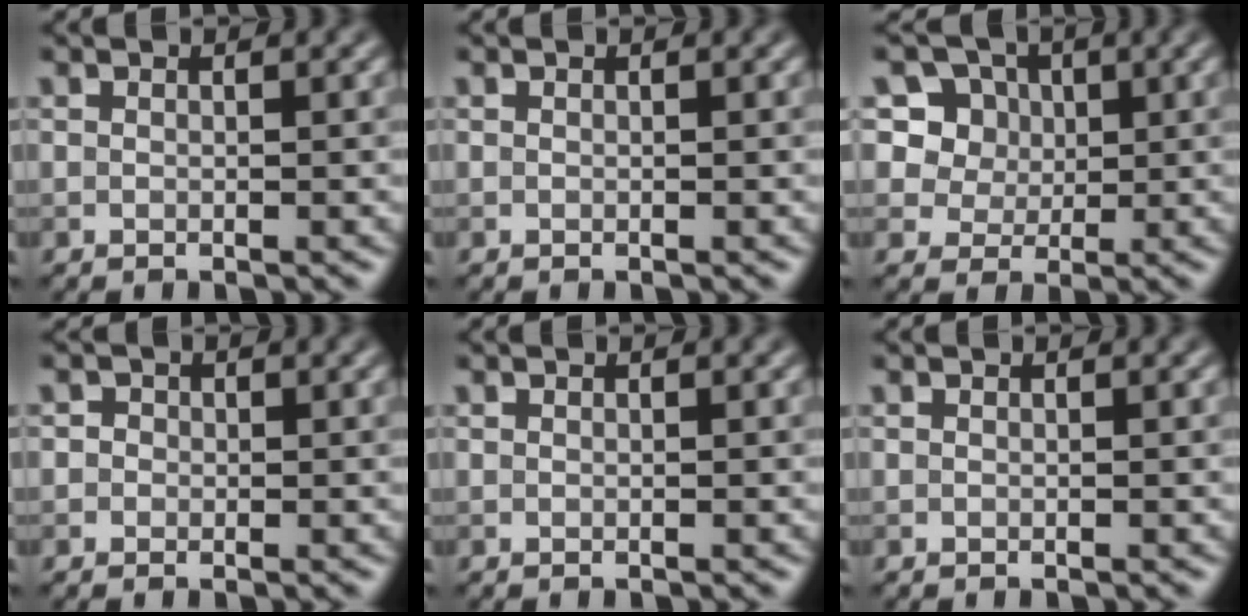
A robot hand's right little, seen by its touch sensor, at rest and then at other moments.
{"total": 0.0}
{"total": 8.7, "force": [3.8, 7.0, 3.4], "torque": [-0.071, 0.013, 0.056]}
{"total": 1.3, "force": [0.3, 1.2, 0.4], "torque": [0.009, -0.001, -0.007]}
{"total": 0.0}
{"total": 0.0}